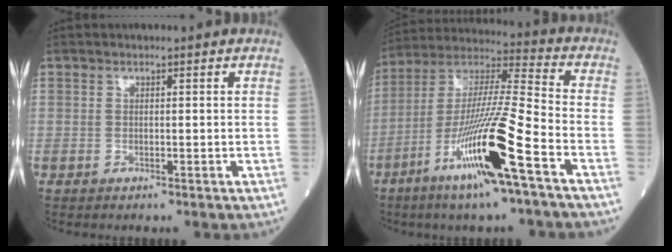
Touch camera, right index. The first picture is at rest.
{"total": 17.6, "force": [-7.9, -0.2, 15.7], "torque": [-0.318, -0.024, -0.149]}